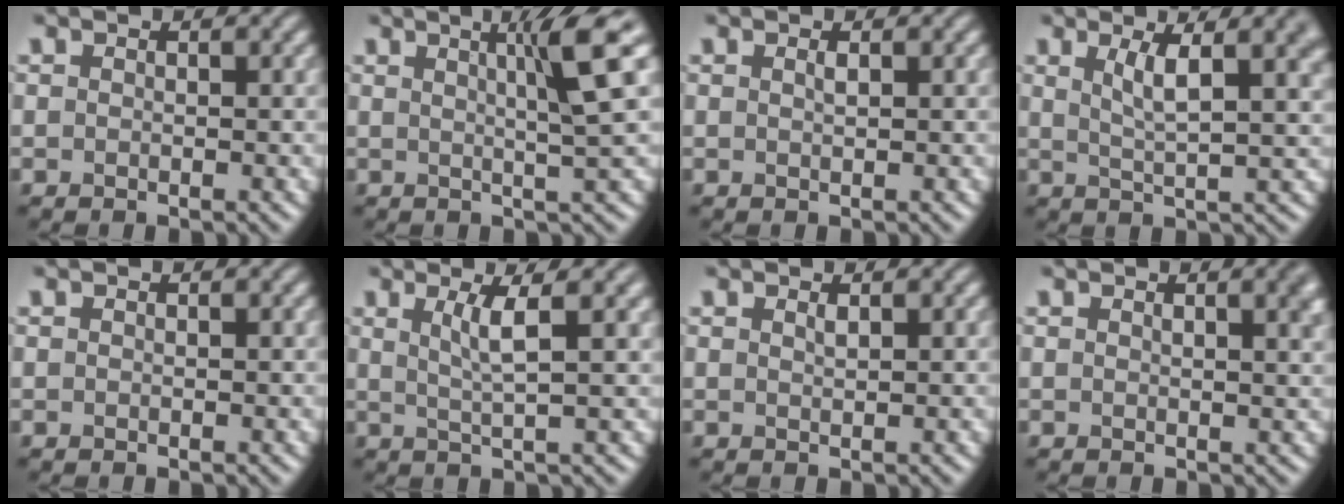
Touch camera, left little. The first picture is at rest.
{"total": 5.6, "force": [1.7, 0.6, 5.3], "torque": [-0.074, 0.010, 0.028]}
{"total": 0.6, "force": [0.2, 0.1, 0.5], "torque": [-0.008, 0.002, 0.004]}
{"total": 6.0, "force": [2.3, 1.7, 5.2], "torque": [-0.077, 0.005, 0.037]}
{"total": 0.0}
{"total": 3.6, "force": [1.3, 0.6, 3.3], "torque": [-0.054, 0.002, 0.023]}
{"total": 0.6, "force": [0.4, 0.1, 0.4], "torque": [-0.005, 0.000, 0.008]}
{"total": 2.8, "force": [1.2, 1.0, 2.3], "torque": [-0.012, 0.007, 0.014]}